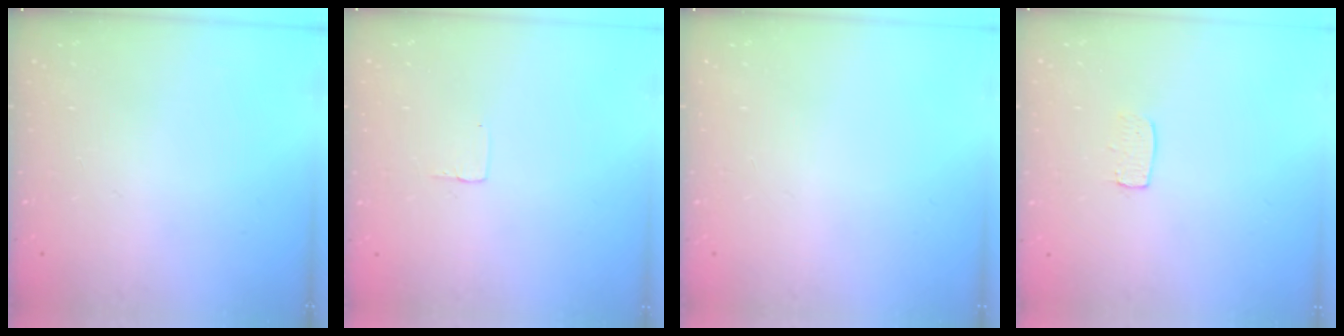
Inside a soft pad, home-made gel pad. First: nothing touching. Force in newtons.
{"total": 2.5, "press": 2.5, "slide": 0.1}
{"total": 0.0}
{"total": 5.1, "press": 5.1, "slide": 0.4}